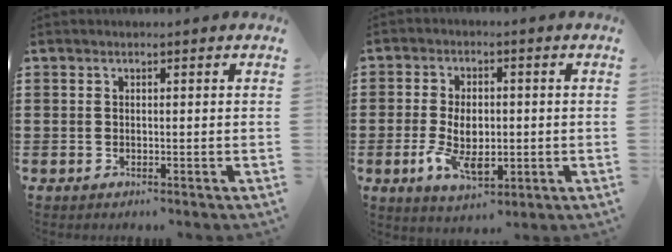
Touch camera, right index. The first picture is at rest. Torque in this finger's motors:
{"motor_torque": [1.68, 0.45, 0.28, 0.12]}